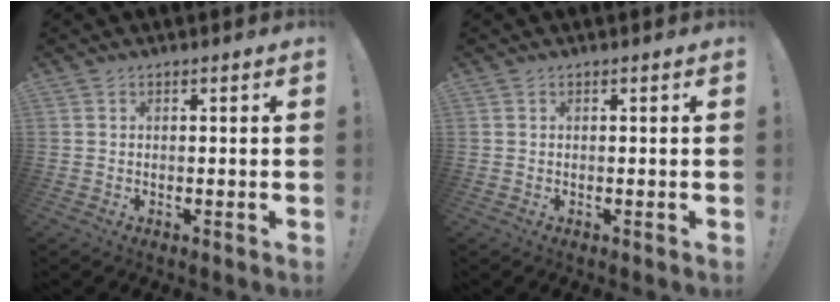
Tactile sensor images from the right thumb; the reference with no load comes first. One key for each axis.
{"total": 0.0}